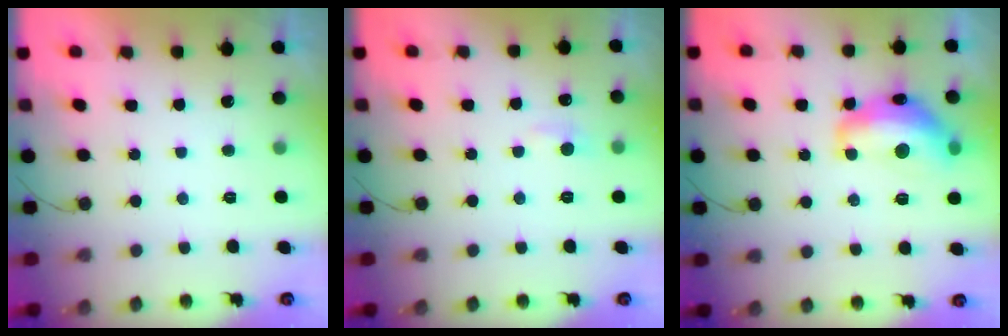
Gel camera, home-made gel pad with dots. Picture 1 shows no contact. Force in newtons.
{"total": 4.9, "press": 4.9, "slide": 0.6}
{"total": 14.2, "press": 14.1, "slide": 0.9}